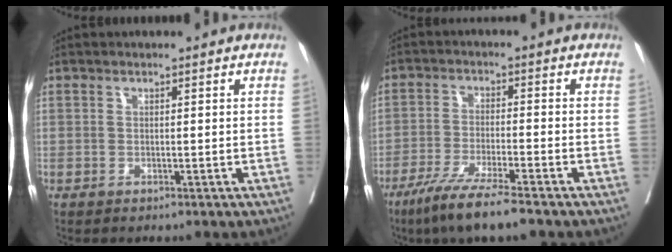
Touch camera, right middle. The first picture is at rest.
{"total": 8.4, "force": [-6.1, -0.2, 5.8], "torque": [-0.103, -0.024, -0.108]}